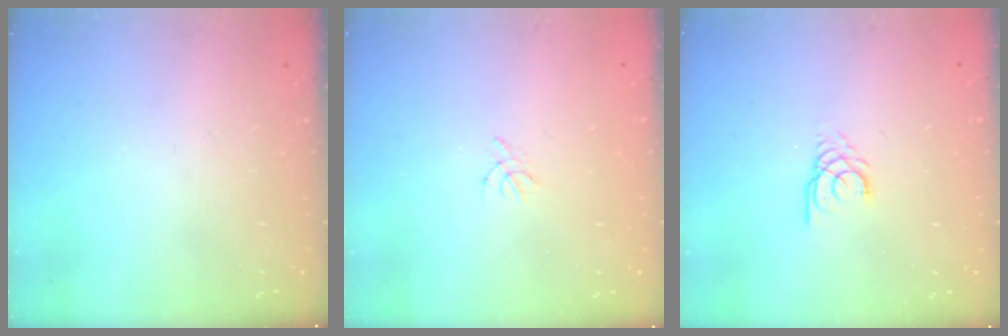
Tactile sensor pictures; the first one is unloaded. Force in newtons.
{"total": 1.3, "press": 1.2, "slide": 0.4}
{"total": 3.0, "press": 3.0, "slide": 0.3}